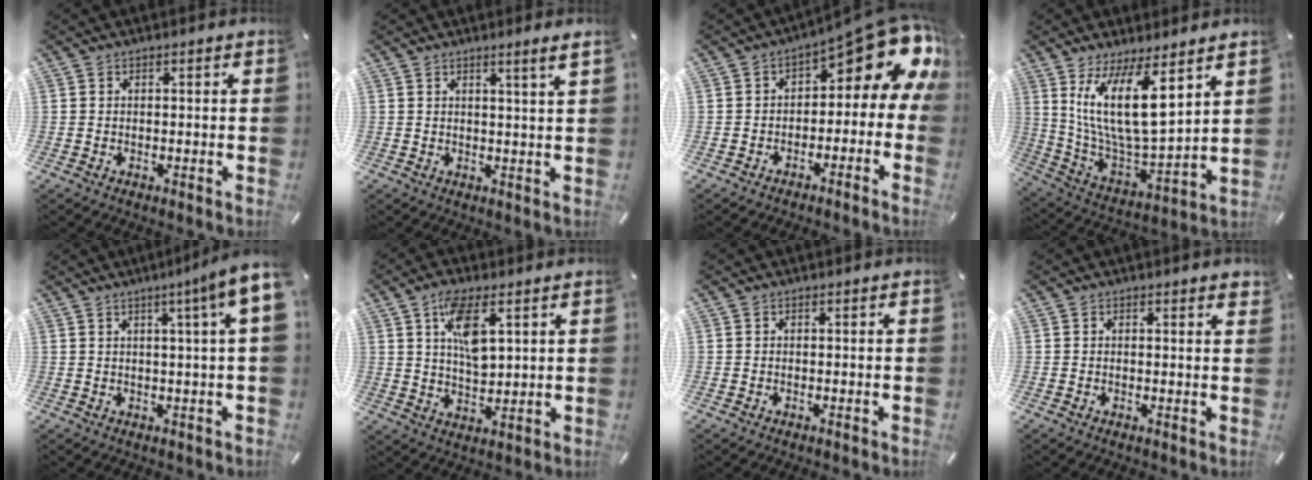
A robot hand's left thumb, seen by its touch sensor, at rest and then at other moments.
{"total": 3.3, "force": [2.1, -0.4, 2.5], "torque": [-0.050, -0.007, 0.036]}
{"total": 12.4, "force": [6.1, 5.5, 9.3], "torque": [-0.117, -0.056, 0.094]}
{"total": 17.5, "force": [8.7, 6.0, 13.9], "torque": [-0.291, -0.054, 0.147]}
{"total": 7.8, "force": [3.3, -0.2, 7.1], "torque": [-0.119, -0.017, 0.053]}
{"total": 9.2, "force": [4.2, 4.1, 7.1], "torque": [-0.132, -0.010, 0.069]}
{"total": 0.0}
{"total": 0.8, "force": [0.7, 0.1, 0.4], "torque": [-0.001, -0.003, 0.010]}